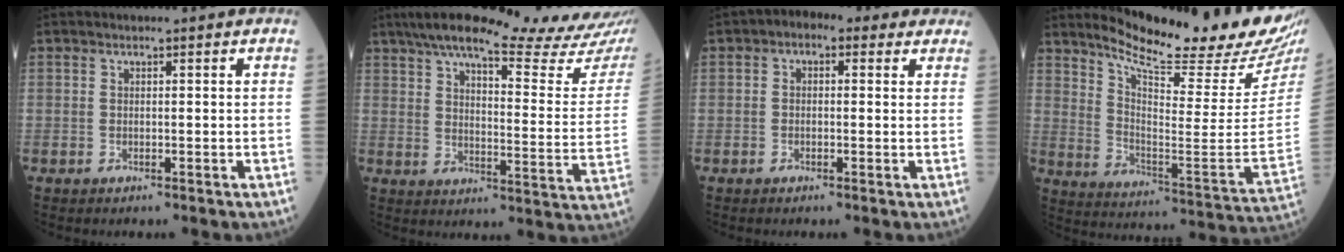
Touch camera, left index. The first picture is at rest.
{"total": 27.8, "force": [24.0, 1.1, 14.1], "torque": [-0.213, -0.057, 0.302]}
{"total": 4.7, "force": [2.3, 2.8, 3.0], "torque": [-0.038, 0.031, 0.023]}
{"total": 23.8, "force": [20.6, 1.2, 11.8], "torque": [-0.190, -0.094, 0.283]}